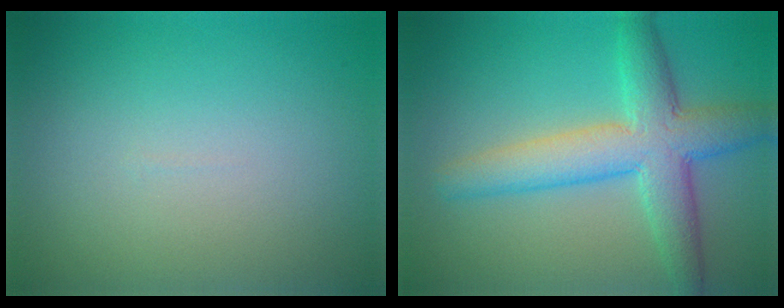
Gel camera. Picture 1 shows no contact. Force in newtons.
{"total": 6.5, "press": 6.5, "slide": 0.2}